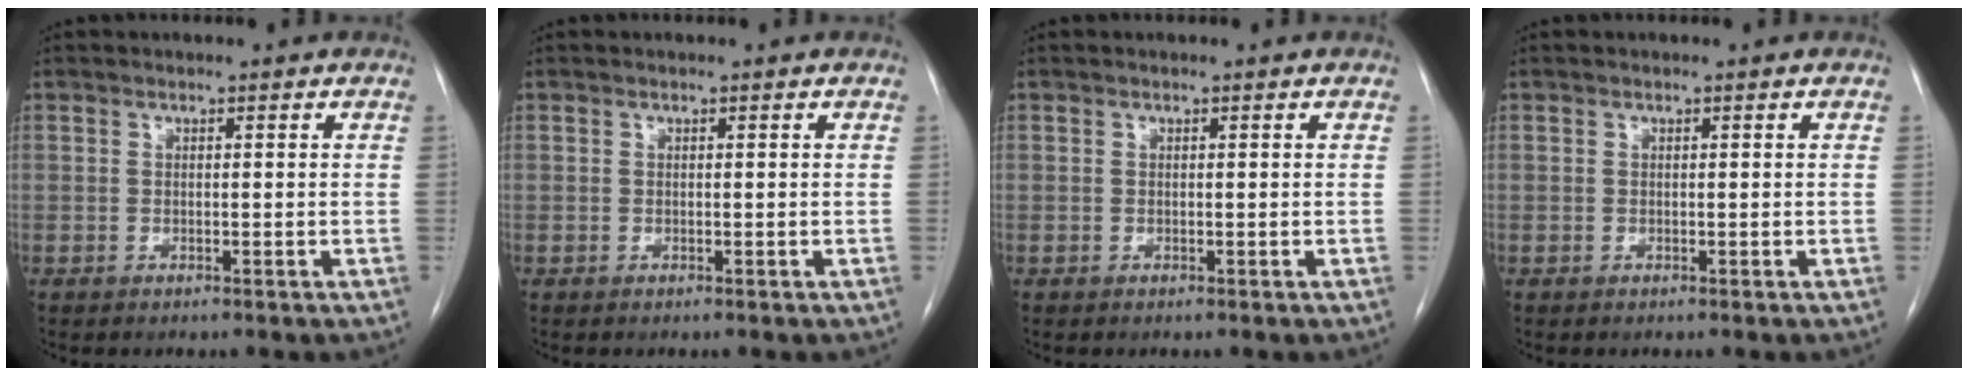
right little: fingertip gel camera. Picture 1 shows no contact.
{"total": 0.0}
{"total": 0.0}
{"total": 0.0}